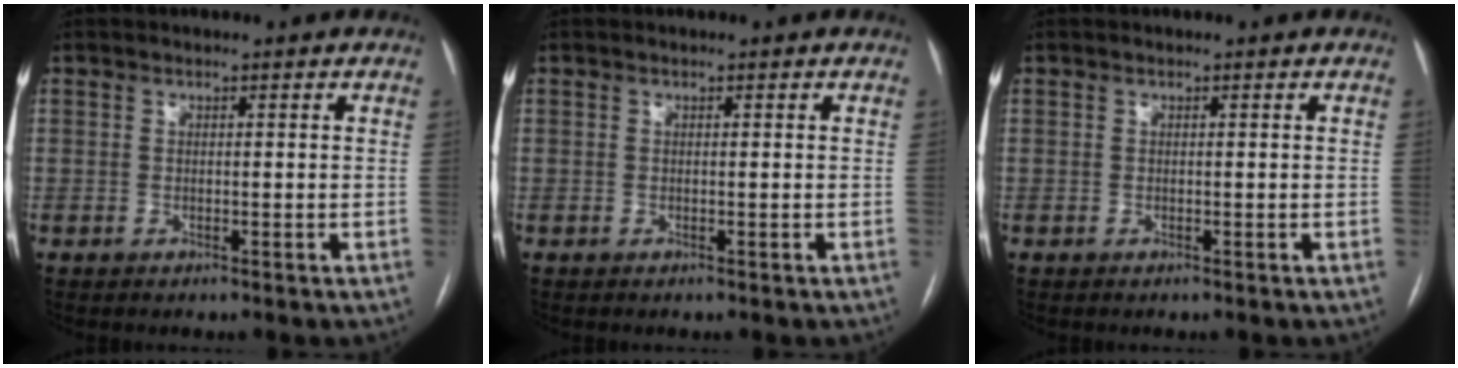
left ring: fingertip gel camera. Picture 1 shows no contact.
{"total": 0.0}
{"total": 0.0}